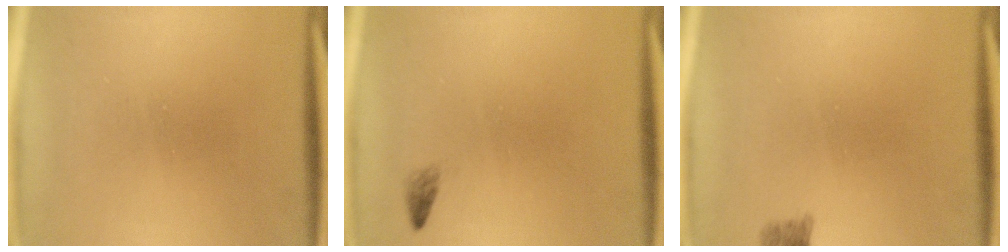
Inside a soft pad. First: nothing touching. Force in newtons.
{"total": 0.8}
{"total": 2.0}